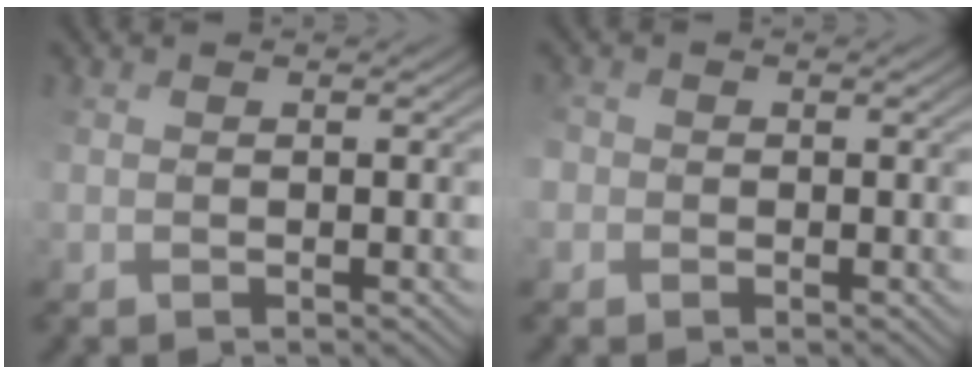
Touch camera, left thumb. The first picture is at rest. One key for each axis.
{"total": 1.8, "fx": -0.8, "fy": 1.6, "fz": 0.3, "tx": -0.010, "ty": 0.005, "tz": -0.018}